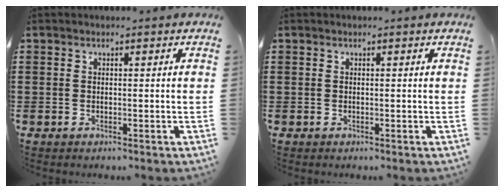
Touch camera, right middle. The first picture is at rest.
{"total": 0.0}